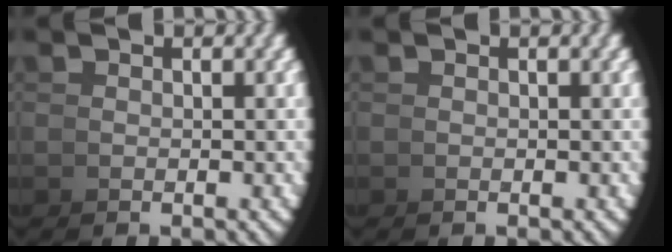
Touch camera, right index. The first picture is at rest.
{"total": 0.0}